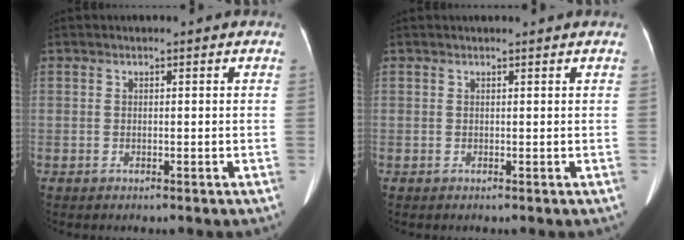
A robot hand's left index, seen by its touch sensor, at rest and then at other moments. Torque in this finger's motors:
{"motor_torque": [0.50, -0.57, 0.01, 0.04]}